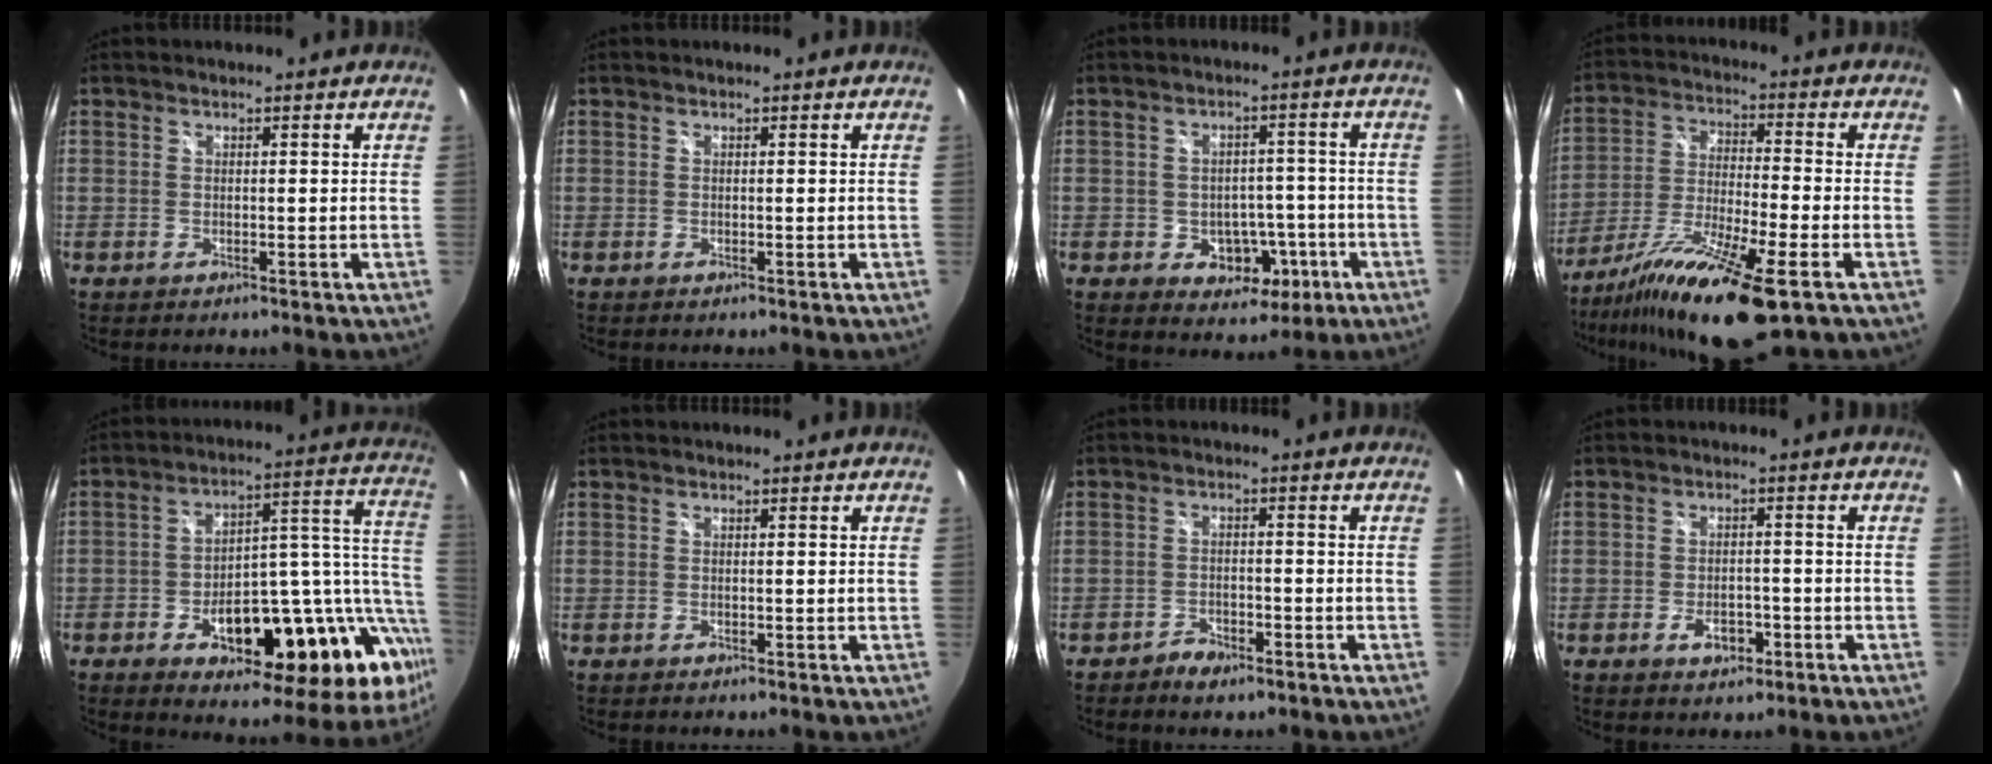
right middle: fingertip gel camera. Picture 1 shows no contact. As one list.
[{"total": 0.0}, {"total": 7.8, "force": [-2.9, 6.2, 3.8], "torque": [-0.066, 0.015, -0.022]}, {"total": 17.1, "force": [-10.9, 2.0, 13.0], "torque": [-0.253, -0.045, -0.197]}, {"total": 28.1, "force": [-11.8, 12.2, 22.4], "torque": [-0.291, 0.031, -0.157]}, {"total": 0.0}, {"total": 3.7, "force": [-2.9, 1.7, 1.6], "torque": [-0.044, -0.001, -0.051]}, {"total": 4.2, "force": [-2.2, 2.5, 2.6], "torque": [-0.052, -0.002, -0.033]}]